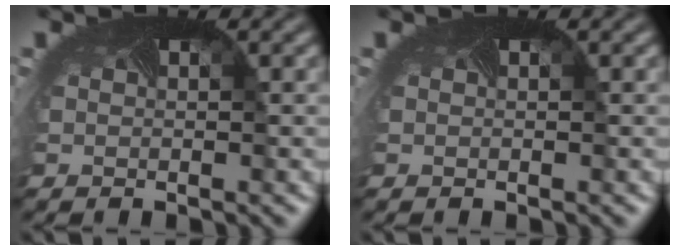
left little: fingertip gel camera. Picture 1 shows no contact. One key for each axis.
{"total": 0.0}